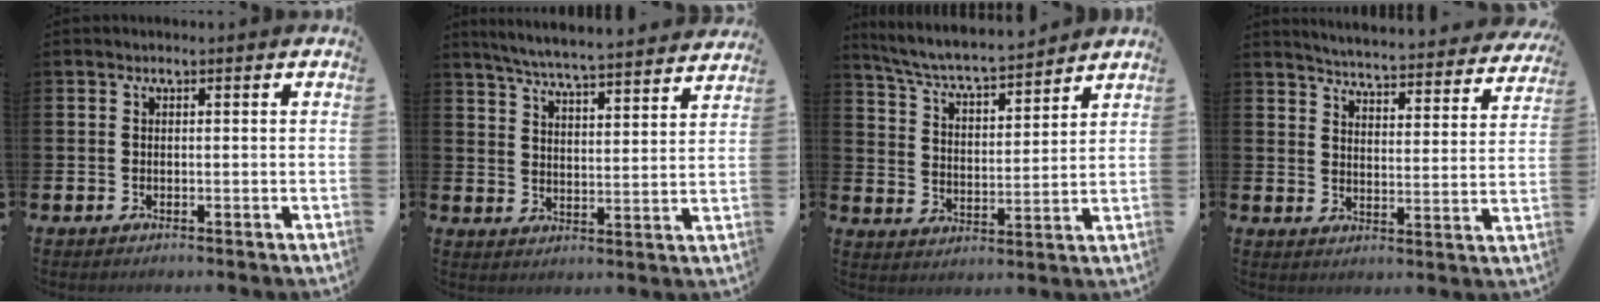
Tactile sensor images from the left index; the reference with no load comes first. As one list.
[{"total": 6.2, "force": [6.0, -0.2, 1.5], "torque": [-0.051, -0.046, 0.104]}, {"total": 6.6, "force": [6.3, 0.5, 1.9], "torque": [-0.069, -0.047, 0.107]}, {"total": 4.9, "force": [4.8, 0.1, 0.7], "torque": [-0.029, -0.045, 0.078]}]